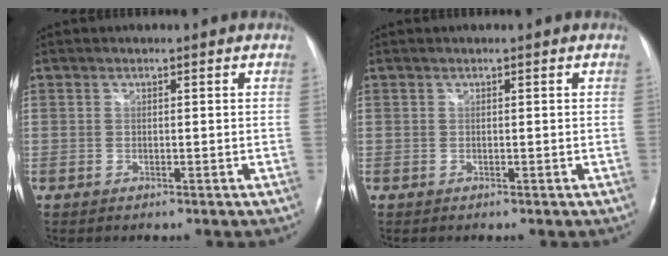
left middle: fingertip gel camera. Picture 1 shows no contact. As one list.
[{"total": 0.0}]